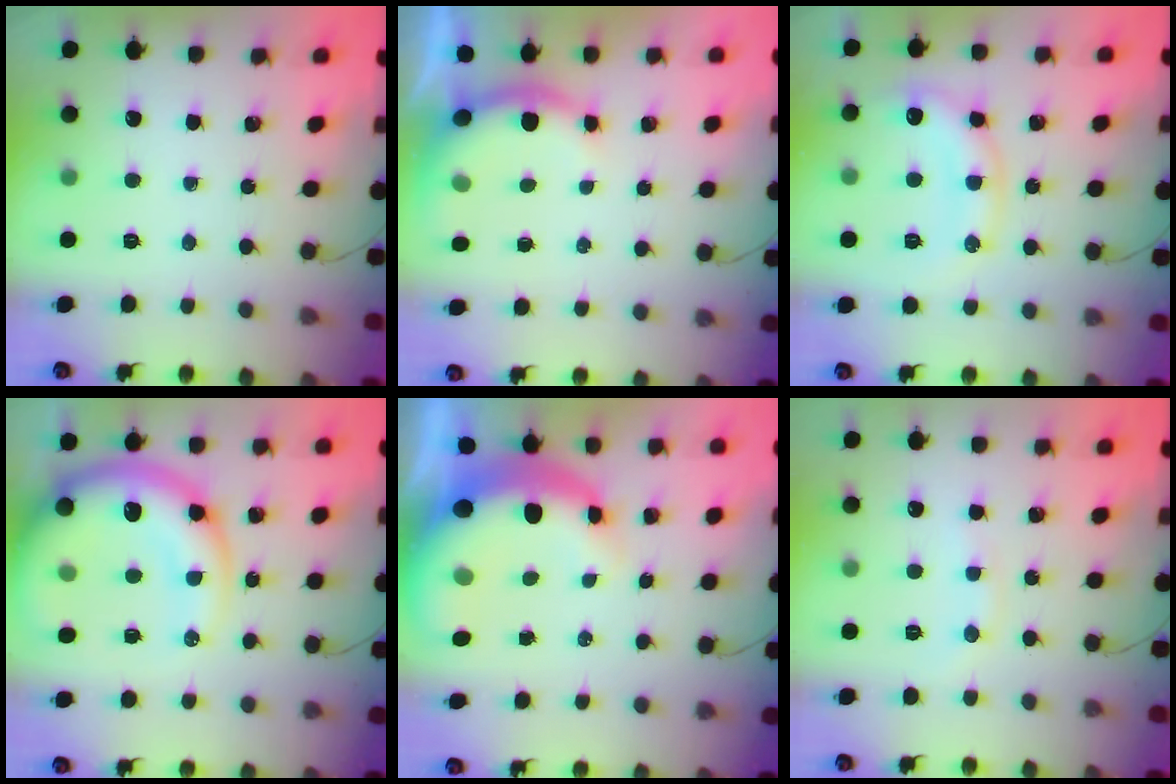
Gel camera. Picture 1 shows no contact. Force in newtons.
{"total": 5.2, "press": 5.2, "slide": 0.3}
{"total": 12.4, "press": 12.4, "slide": 0.8}
{"total": 19.8, "press": 19.1, "slide": 5.0}
{"total": 12.8, "press": 12.5, "slide": 3.0}
{"total": 5.3, "press": 5.1, "slide": 1.6}